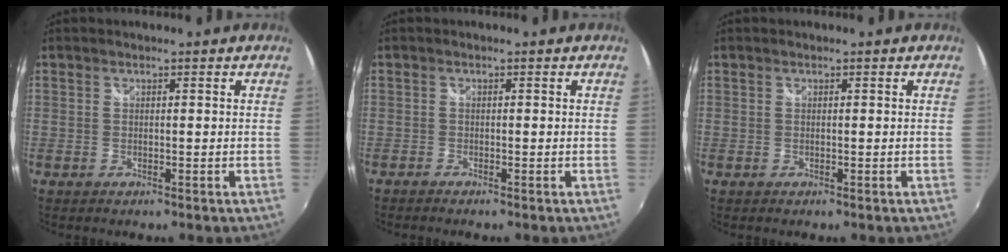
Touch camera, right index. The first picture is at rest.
{"total": 0.8, "force": [-0.8, 0.1, 0.2], "torque": [-0.006, -0.005, -0.018]}
{"total": 0.0}